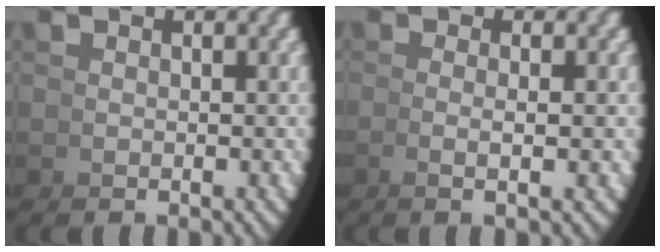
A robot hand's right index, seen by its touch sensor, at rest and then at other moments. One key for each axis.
{"total": 2.1, "fx": -0.2, "fy": -0.7, "fz": 1.9, "tx": -0.035, "ty": 0.002, "tz": -0.002}